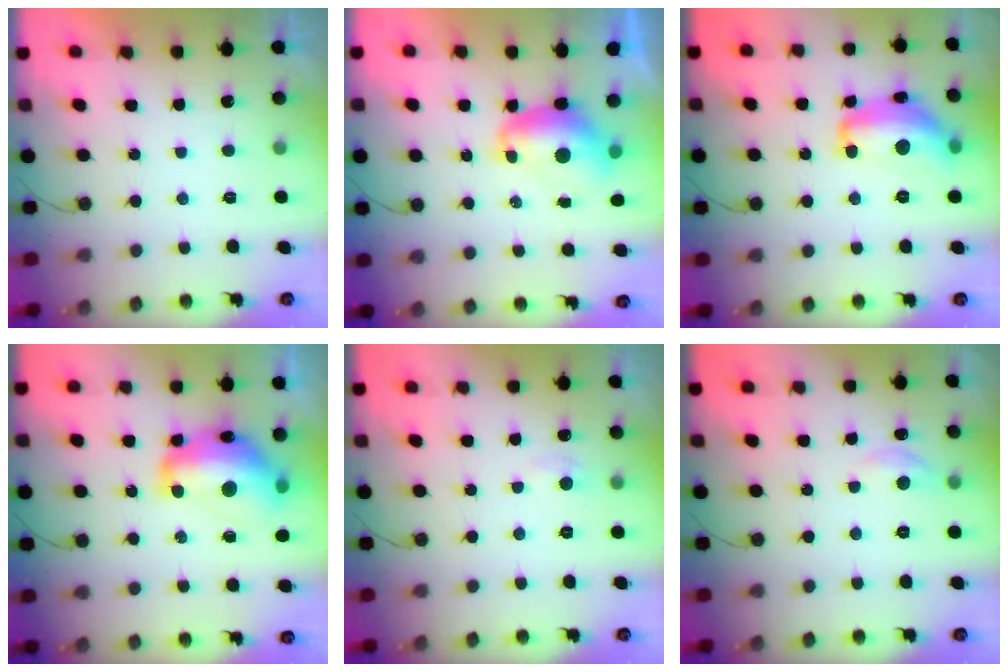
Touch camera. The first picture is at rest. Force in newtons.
{"total": 8.5, "press": 8.4, "slide": 0.9}
{"total": 15.3, "press": 15.3, "slide": 0.8}
{"total": 17.5, "press": 17.3, "slide": 2.4}
{"total": 2.5, "press": 2.4, "slide": 0.4}
{"total": 4.6, "press": 4.6, "slide": 0.4}